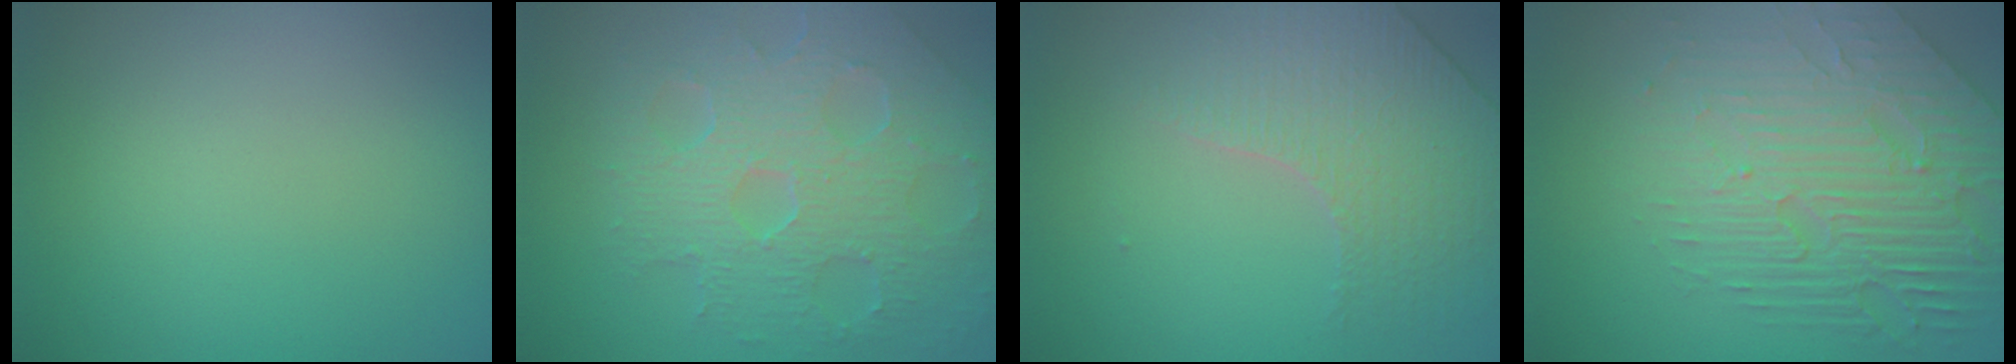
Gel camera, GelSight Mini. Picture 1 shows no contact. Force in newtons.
{"total": 7.9, "press": 5.5, "slide": 5.7}
{"total": 3.9, "press": 3.5, "slide": 1.7}
{"total": 6.9, "press": 5.3, "slide": 4.4}